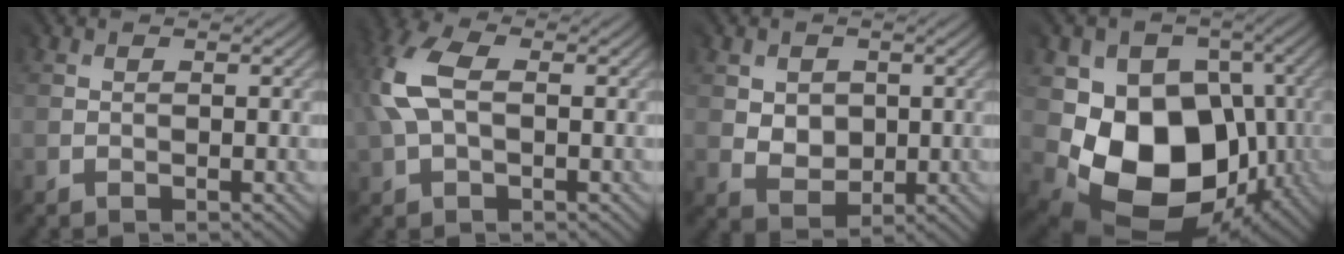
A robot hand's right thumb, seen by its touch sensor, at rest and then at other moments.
{"total": 8.2, "force": [1.4, 5.1, 6.2], "torque": [-0.176, 0.022, 0.019]}
{"total": 3.1, "force": [1.0, 2.8, 1.0], "torque": [-0.037, -0.003, 0.019]}
{"total": 13.8, "force": [-2.4, 10.9, 8.1], "torque": [-0.122, -0.036, -0.040]}